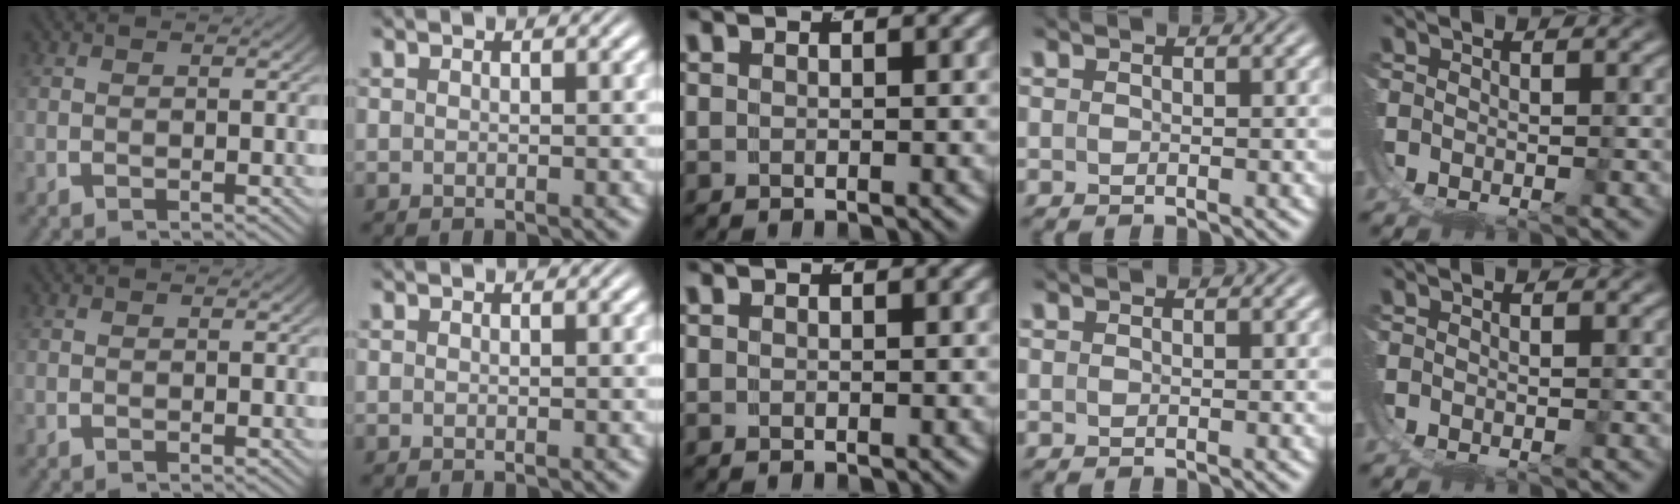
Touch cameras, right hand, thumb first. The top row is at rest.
{}